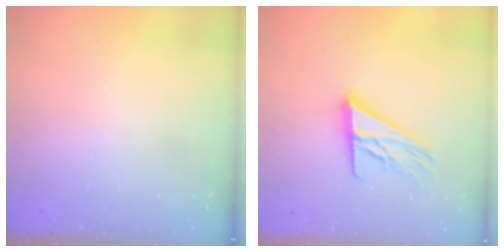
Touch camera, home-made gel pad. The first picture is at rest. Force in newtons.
{"total": 13.9, "press": 13.9, "slide": 1.1}